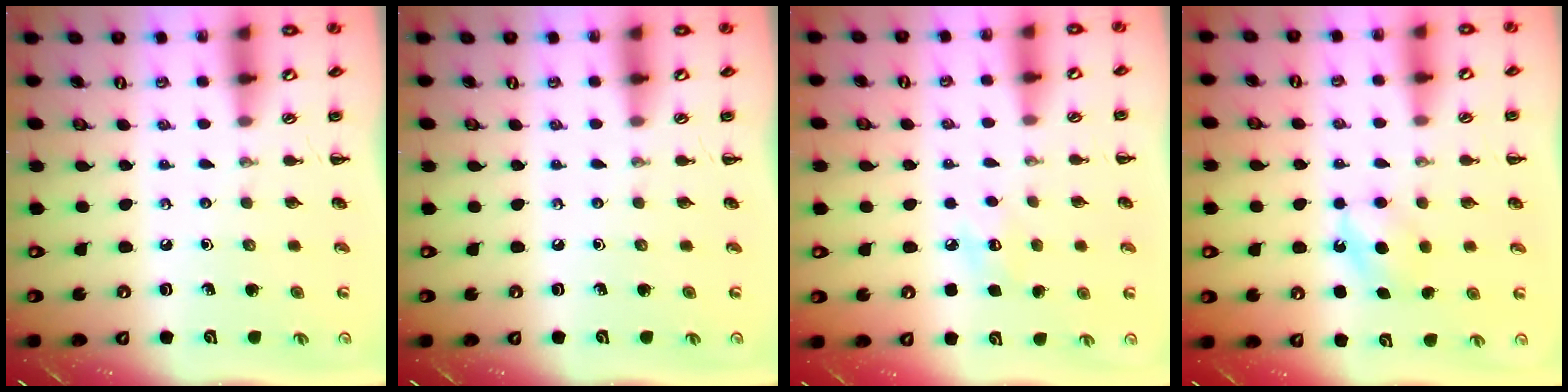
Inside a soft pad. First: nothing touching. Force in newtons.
{"total": 0.0}
{"total": 6.8, "press": 6.6, "slide": 1.8}
{"total": 5.6, "press": 5.4, "slide": 1.5}